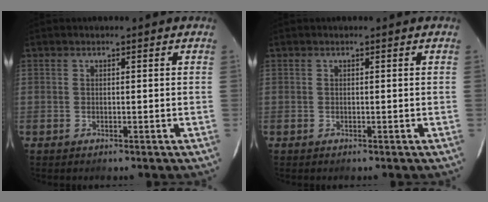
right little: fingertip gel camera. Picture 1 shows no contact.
{"total": 0.0}